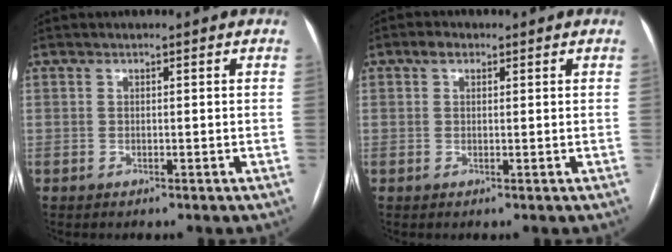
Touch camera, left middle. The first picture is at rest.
{"total": 1.7, "force": [0.9, 1.0, 1.1], "torque": [-0.022, 0.014, 0.016]}